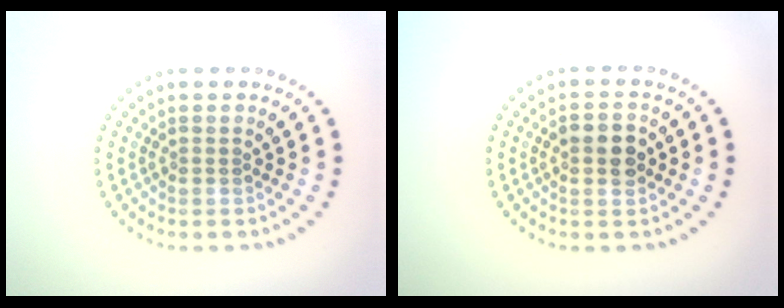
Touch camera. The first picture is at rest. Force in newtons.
{"total": 2.9, "press": 2.9, "slide": 0.2}